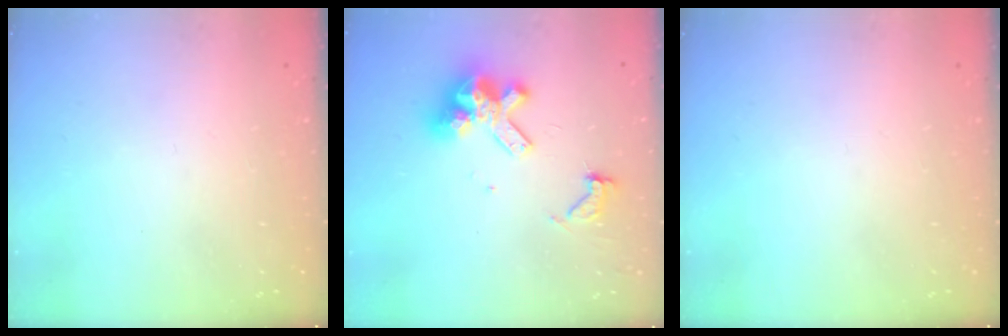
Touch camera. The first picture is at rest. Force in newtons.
{"total": 11.0, "press": 10.9, "slide": 1.4}
{"total": 0.0}